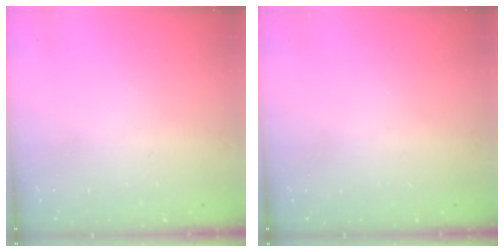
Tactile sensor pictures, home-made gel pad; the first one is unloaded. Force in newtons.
{"total": 0.0}